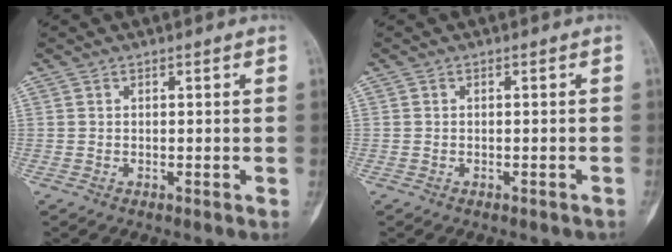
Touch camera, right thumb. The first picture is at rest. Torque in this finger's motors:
{"motor_torque": [-0.14, 0.08, 0.09, -0.26, 0.04]}